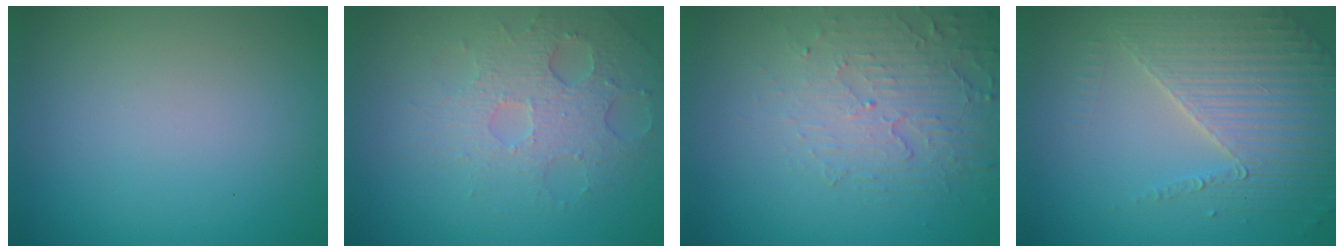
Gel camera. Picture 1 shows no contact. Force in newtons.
{"total": 3.6, "press": 3.3, "slide": 1.5}
{"total": 4.9, "press": 3.2, "slide": 3.7}
{"total": 4.2, "press": 3.9, "slide": 1.4}